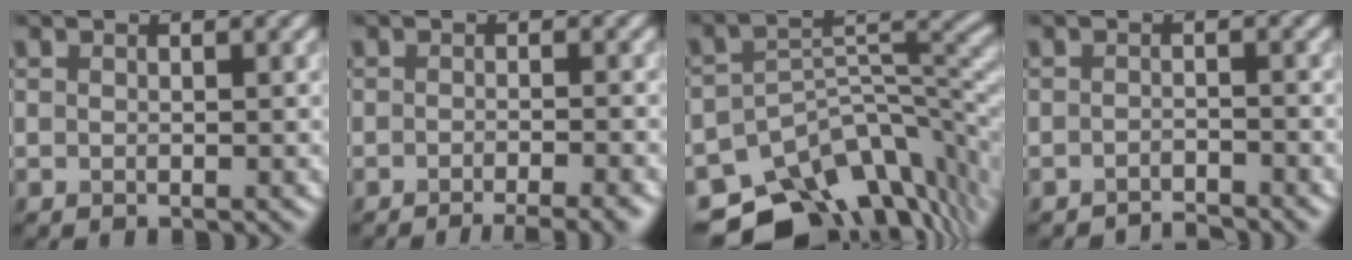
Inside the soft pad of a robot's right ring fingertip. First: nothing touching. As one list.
[{"total": 4.9, "force": [-3.5, 1.1, 3.2], "torque": [-0.030, 0.002, -0.045]}, {"total": 12.9, "force": [-8.4, 6.8, 6.9], "torque": [-0.116, -0.012, -0.129]}, {"total": 1.9, "force": [-1.9, 0.1, 0.2], "torque": [0.002, 0.003, -0.034]}]